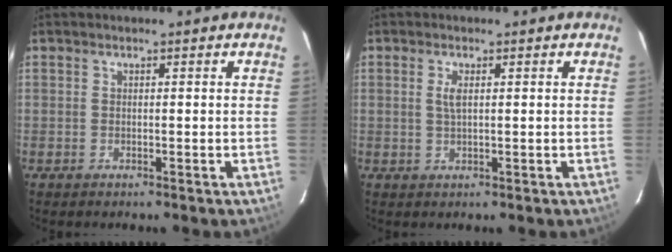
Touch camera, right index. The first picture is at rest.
{"total": 1.9, "force": [0.5, 0.6, 1.7], "torque": [-0.036, 0.001, 0.010]}